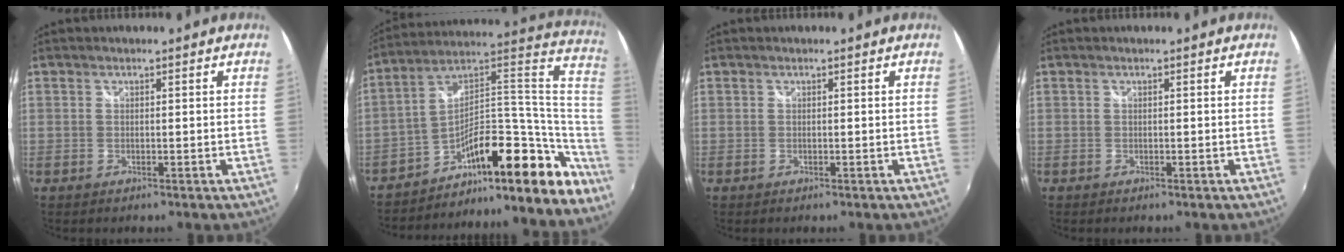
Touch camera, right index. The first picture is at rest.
{"total": 23.6, "force": [-15.8, 10.2, 14.2], "torque": [-0.174, 0.057, -0.231]}
{"total": 0.0}
{"total": 0.0}